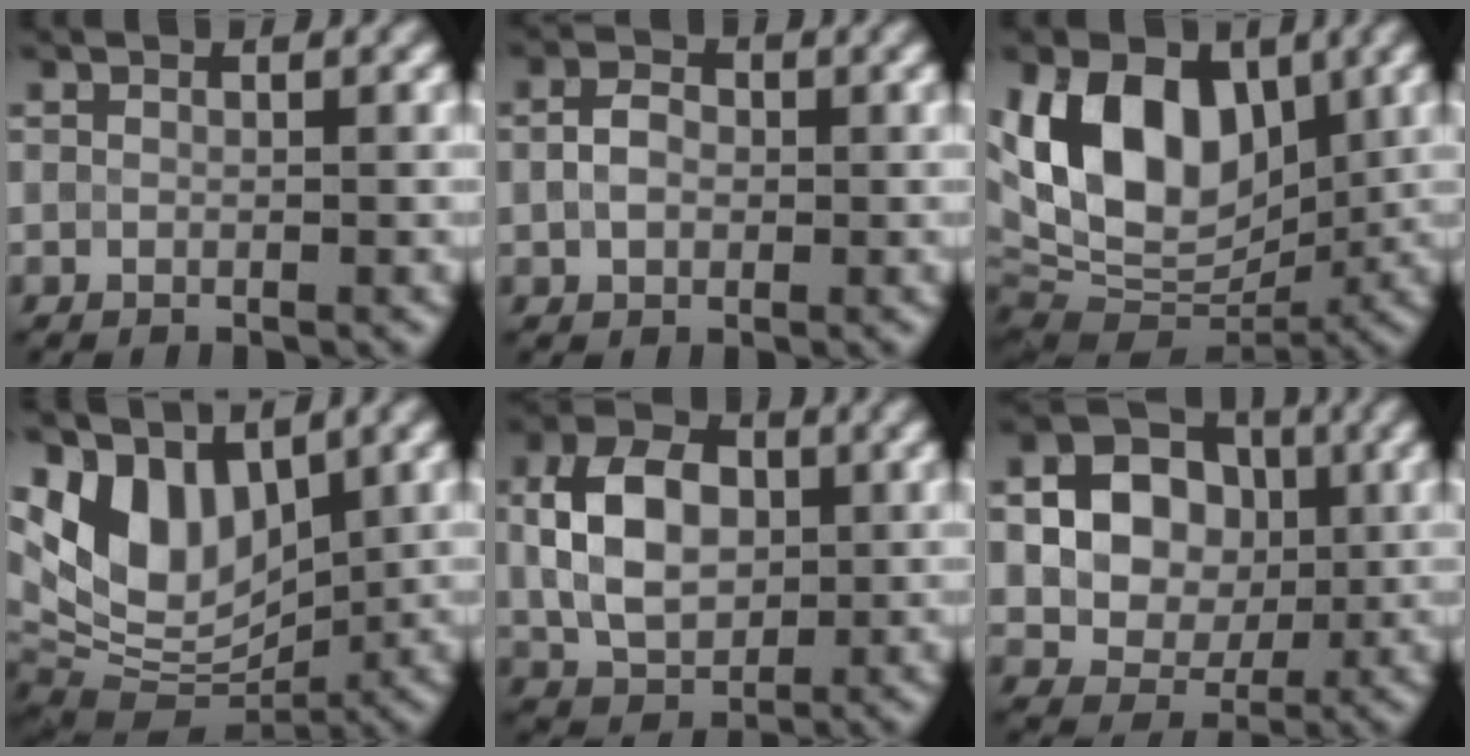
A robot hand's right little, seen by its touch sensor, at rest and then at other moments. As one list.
[{"total": 2.5, "force": [-0.1, 1.7, 1.7], "torque": [-0.039, 0.008, -0.008]}, {"total": 12.9, "force": [3.1, 8.3, 9.5], "torque": [-0.172, 0.017, 0.044]}, {"total": 7.5, "force": [3.0, 4.5, 5.2], "torque": [-0.107, -0.001, 0.052]}, {"total": 7.2, "force": [0.8, 4.9, 5.2], "torque": [-0.109, 0.011, 0.014]}, {"total": 12.0, "force": [2.2, 10.4, 5.5], "torque": [-0.115, 0.030, 0.035]}]